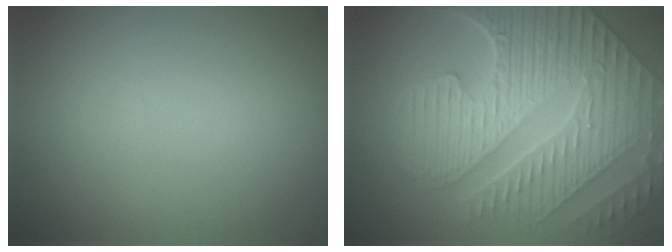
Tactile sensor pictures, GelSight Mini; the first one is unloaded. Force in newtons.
{"total": 10.2, "press": 7.0, "slide": 7.4}